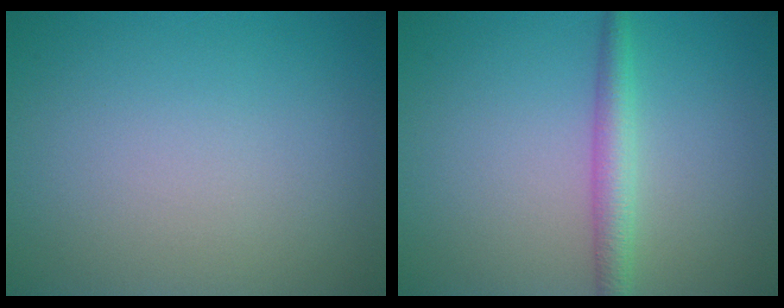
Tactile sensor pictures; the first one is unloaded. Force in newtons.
{"total": 2.6, "press": 2.6, "slide": 0.1}